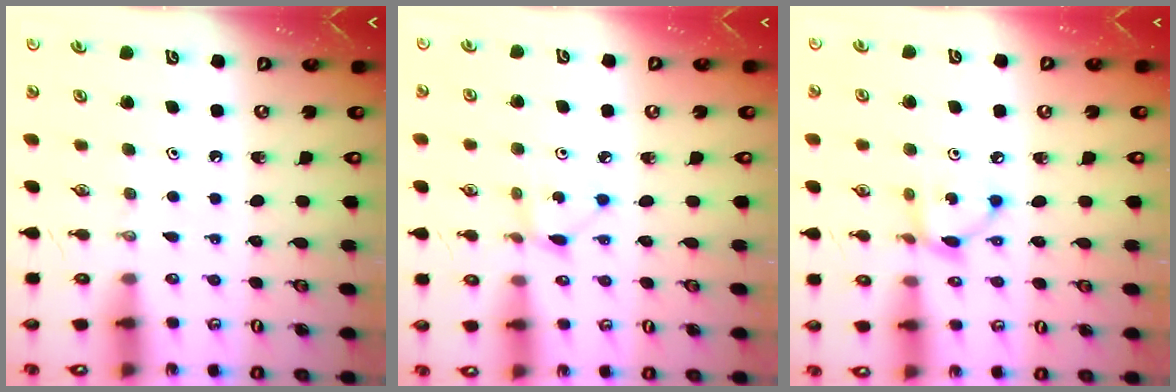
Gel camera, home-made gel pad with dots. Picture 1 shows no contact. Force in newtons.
{"total": 2.3, "press": 2.3, "slide": 0.2}
{"total": 6.3, "press": 6.3, "slide": 0.2}